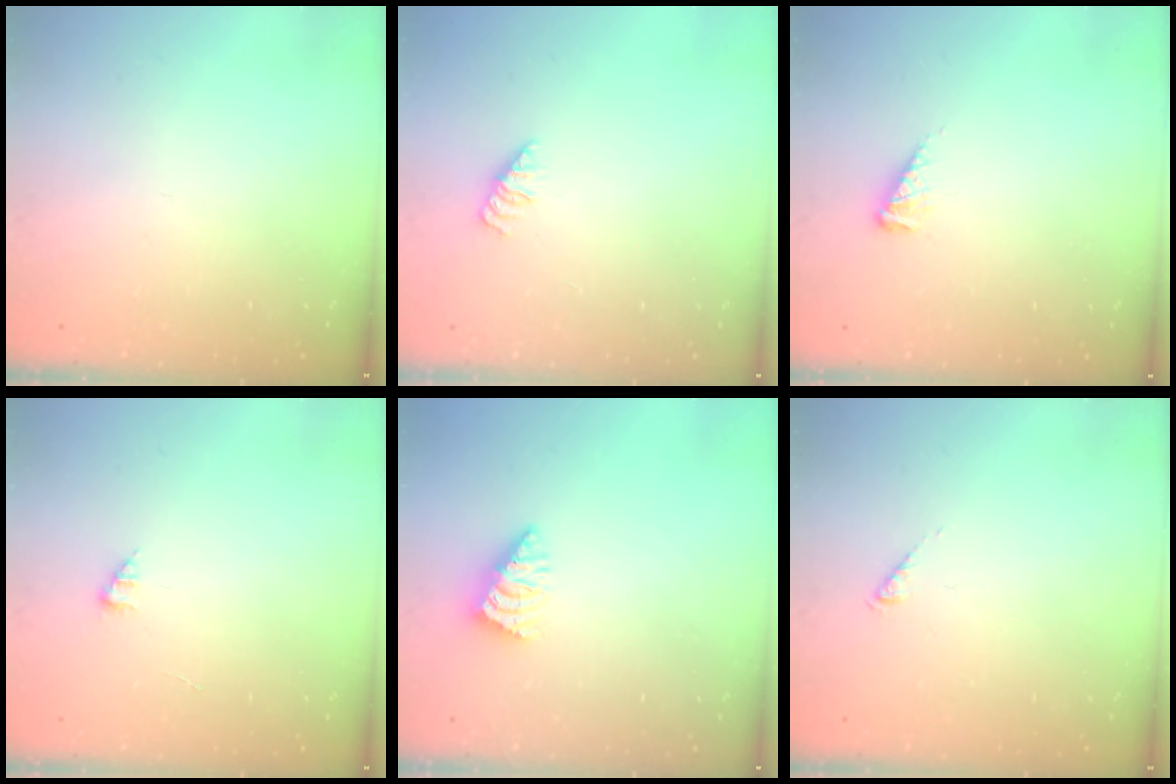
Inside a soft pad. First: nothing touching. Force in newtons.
{"total": 1.4, "press": 1.3, "slide": 0.3}
{"total": 4.0, "press": 3.9, "slide": 0.6}
{"total": 1.2, "press": 1.2, "slide": 0.2}
{"total": 2.3, "press": 2.2, "slide": 0.4}
{"total": 0.0}